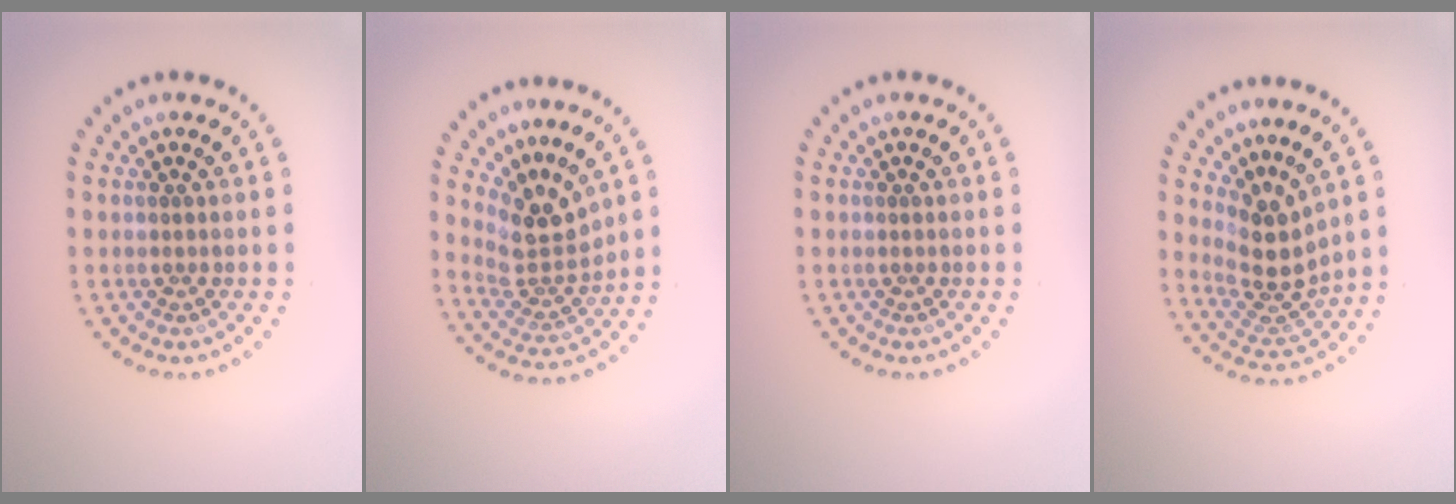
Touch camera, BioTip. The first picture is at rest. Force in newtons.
{"total": 3.8, "press": 2.6, "slide": 2.9}
{"total": 0.0}
{"total": 3.7, "press": 2.6, "slide": 2.6}